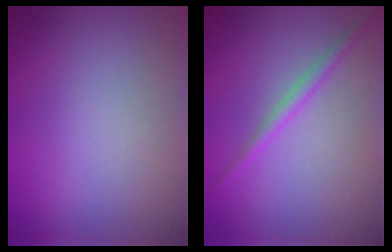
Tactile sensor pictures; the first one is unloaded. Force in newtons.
{"total": 1.5, "press": 1.5, "slide": 0.1}